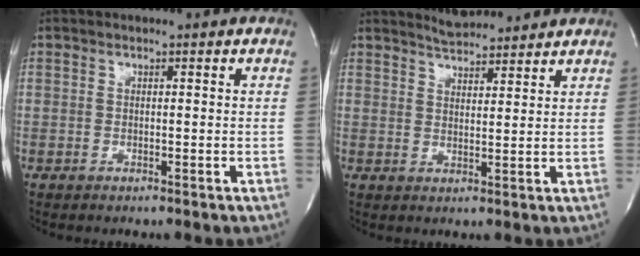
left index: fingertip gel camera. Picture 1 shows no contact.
{"total": 5.5, "force": [5.3, 0.6, 1.1], "torque": [-0.028, 0.010, 0.086]}